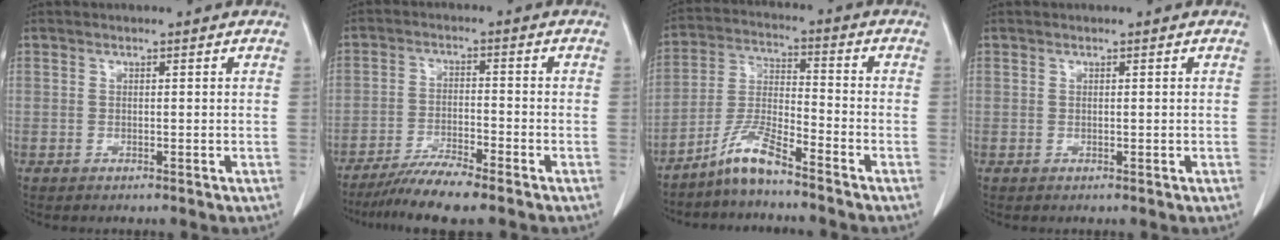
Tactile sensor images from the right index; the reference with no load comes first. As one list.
[{"total": 6.5, "force": [-5.6, -0.3, 3.4], "torque": [-0.062, -0.023, -0.103]}, {"total": 7.0, "force": [-5.7, 0.3, 4.1], "torque": [-0.091, -0.009, -0.115]}, {"total": 0.0}]